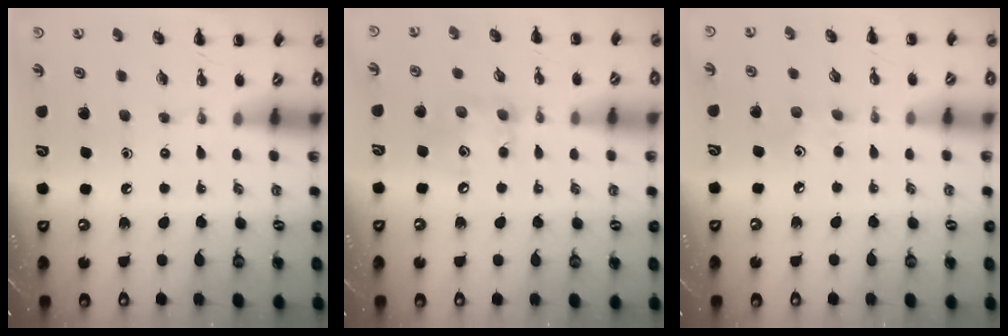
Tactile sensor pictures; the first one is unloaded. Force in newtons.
{"total": 7.9, "press": 7.8, "slide": 0.7}
{"total": 5.1, "press": 4.9, "slide": 1.4}